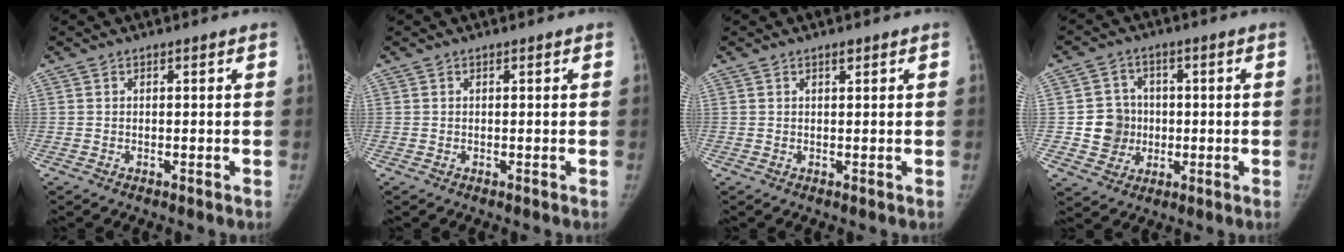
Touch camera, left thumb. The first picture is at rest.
{"total": 0.0}
{"total": 0.9, "force": [0.6, 0.3, 0.5], "torque": [-0.007, -0.003, 0.011]}
{"total": 7.7, "force": [-0.4, 7.3, 2.2], "torque": [-0.002, 0.011, -0.003]}